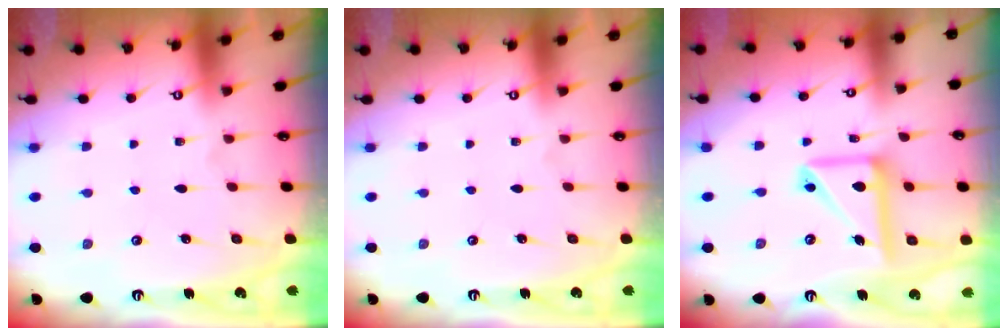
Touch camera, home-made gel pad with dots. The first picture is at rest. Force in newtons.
{"total": 0.0}
{"total": 13.7, "press": 13.6, "slide": 2.2}